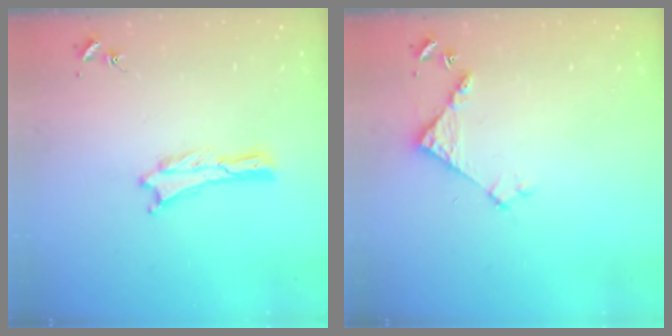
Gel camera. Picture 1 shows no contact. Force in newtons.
{"total": 3.8, "press": 3.8, "slide": 0.3}